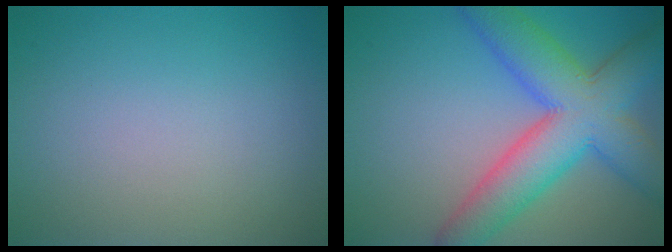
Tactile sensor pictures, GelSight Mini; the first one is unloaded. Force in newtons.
{"total": 9.6, "press": 9.6, "slide": 0.6}